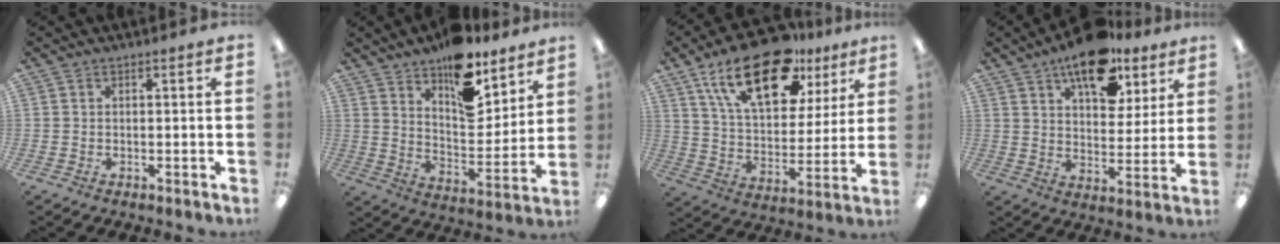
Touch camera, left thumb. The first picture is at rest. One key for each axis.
{"total": 15.1, "fx": 11.2, "fy": 6.6, "fz": 7.6, "tx": -0.104, "ty": -0.081, "tz": 0.196}
{"total": 22.2, "fx": 13.7, "fy": 10.7, "fz": 13.9, "tx": -0.227, "ty": -0.057, "tz": 0.234}
{"total": 15.9, "fx": 11.0, "fy": 7.7, "fz": 8.6, "tx": -0.120, "ty": -0.057, "tz": 0.188}